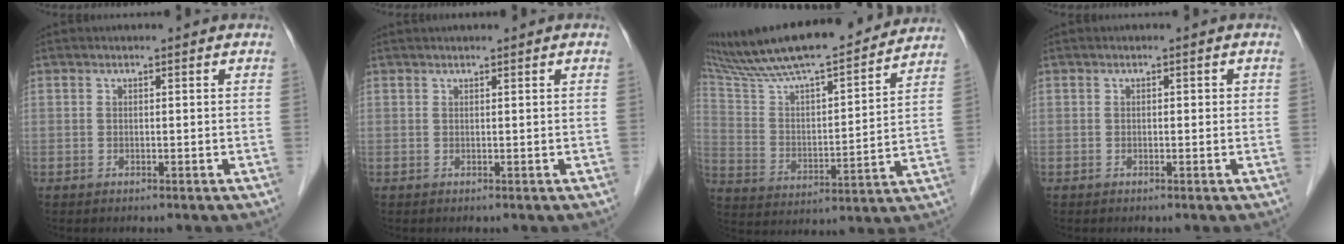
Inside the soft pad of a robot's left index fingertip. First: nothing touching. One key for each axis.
{"total": 1.5, "fx": 1.2, "fy": 0.1, "fz": 0.9, "tx": -0.008, "ty": 0.023, "tz": 0.019}
{"total": 25.0, "fx": 22.1, "fy": 3.0, "fz": 11.3, "tx": -0.198, "ty": 0.018, "tz": 0.345}
{"total": 1.0, "fx": 0.1, "fy": 0.6, "fz": 0.8, "tx": -0.012, "ty": 0.010, "tz": 0.001}